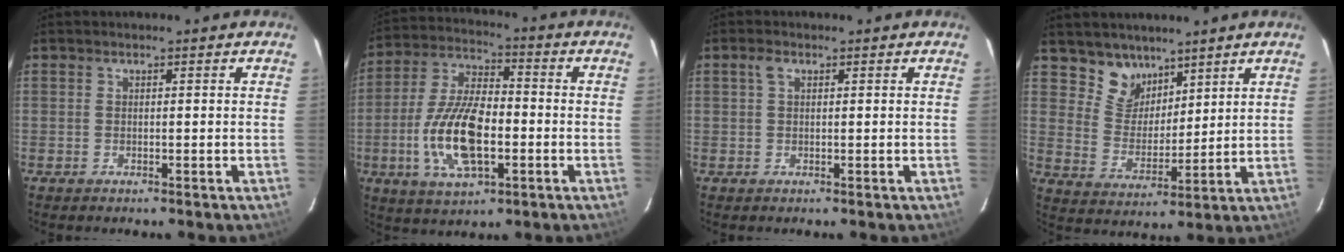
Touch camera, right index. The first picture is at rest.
{"total": 15.6, "force": [-3.8, 6.9, 13.4], "torque": [-0.282, -0.002, -0.070]}
{"total": 1.5, "force": [0.6, 0.8, 1.1], "torque": [-0.025, 0.006, 0.010]}
{"total": 7.7, "force": [5.8, 4.8, 1.7], "torque": [-0.028, 0.004, 0.116]}